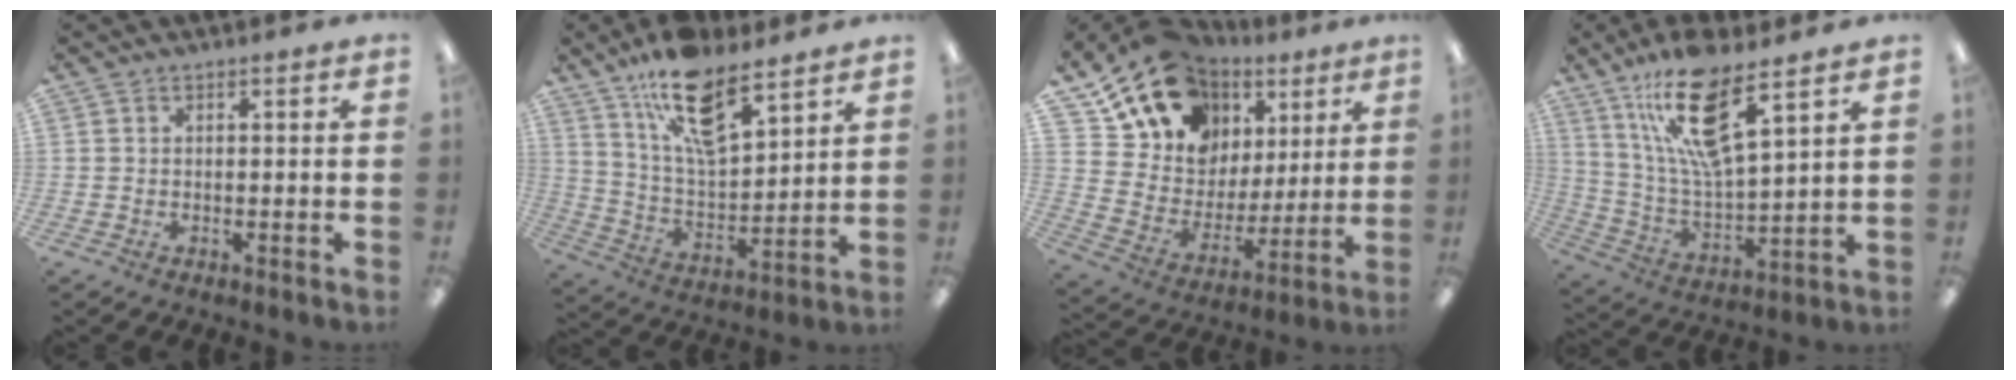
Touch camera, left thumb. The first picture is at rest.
{"total": 16.1, "force": [10.8, 6.3, 10.1], "torque": [-0.180, -0.056, 0.191]}
{"total": 17.0, "force": [11.5, 11.4, 5.2], "torque": [-0.119, -0.079, 0.222]}
{"total": 18.0, "force": [11.5, 5.0, 12.9], "torque": [-0.254, -0.052, 0.194]}